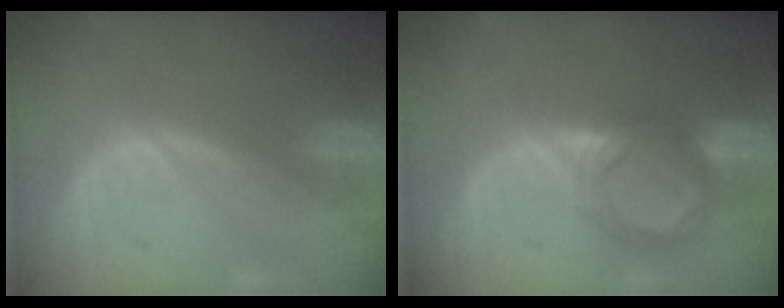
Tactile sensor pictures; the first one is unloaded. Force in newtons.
{"total": 5.4, "press": 5.1, "slide": 1.6}